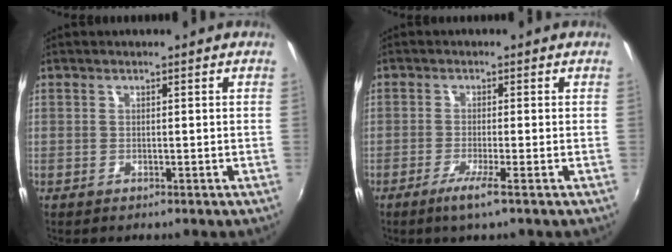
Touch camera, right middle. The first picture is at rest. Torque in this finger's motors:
{"motor_torque": [0.43, -1.71, 0.01, 0.03]}